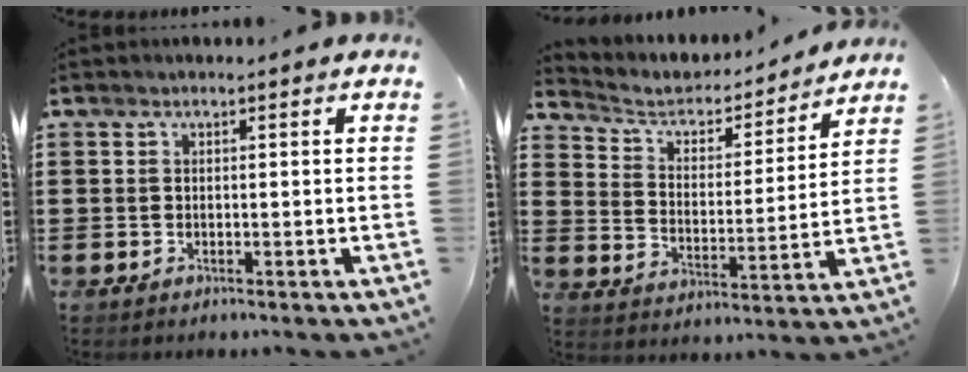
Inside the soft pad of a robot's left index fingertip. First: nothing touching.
{"total": 4.7, "force": [4.1, 1.9, 1.3], "torque": [-0.053, -0.028, 0.063]}